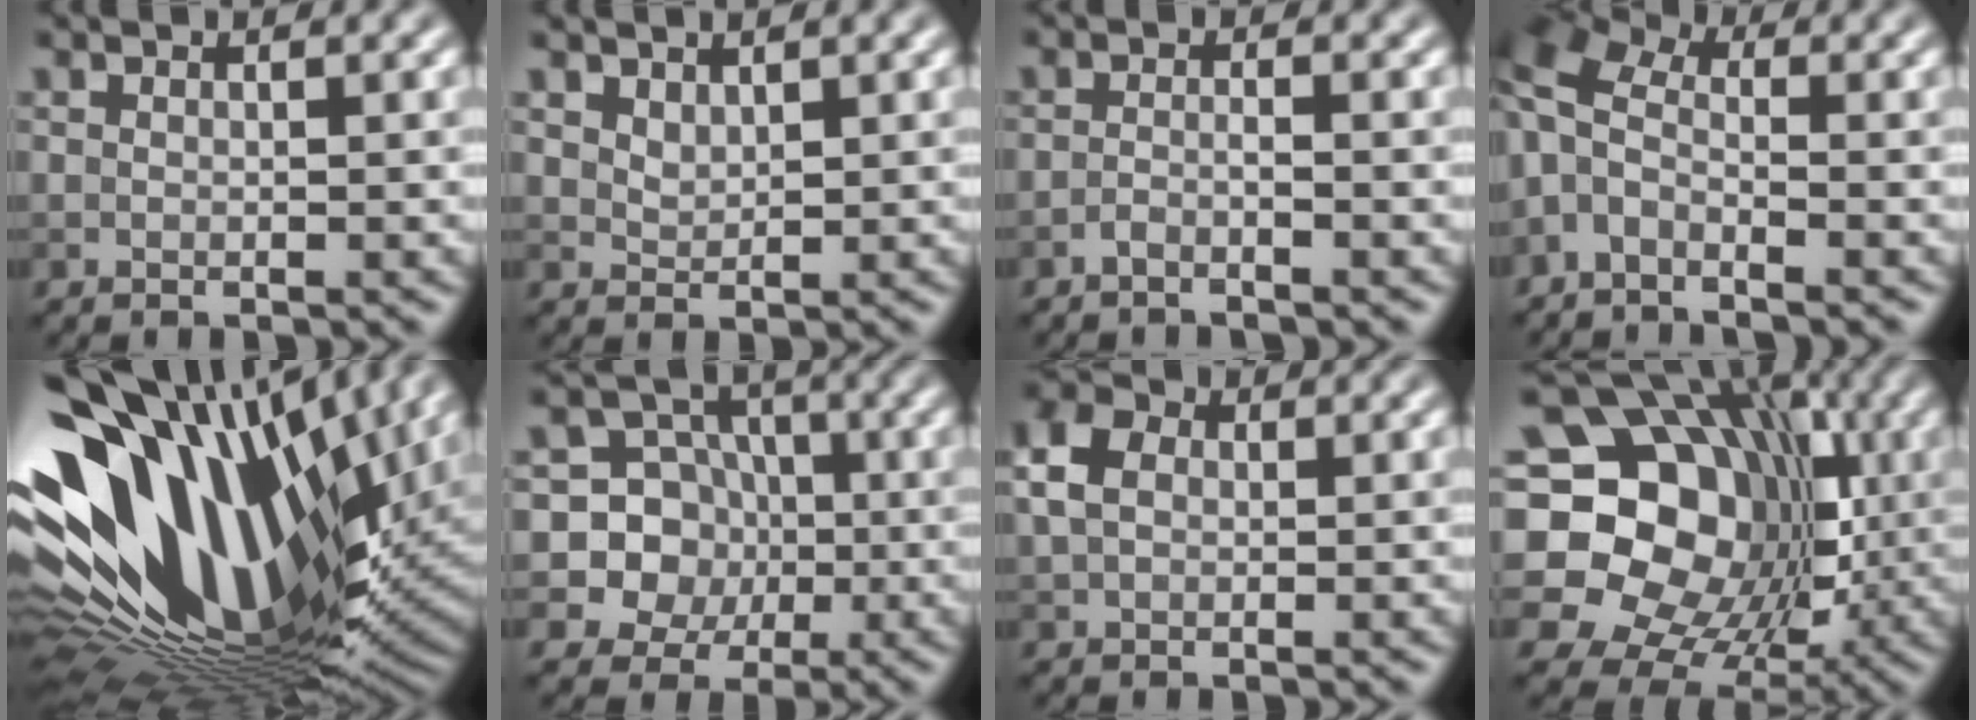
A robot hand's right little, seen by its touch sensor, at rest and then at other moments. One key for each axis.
{"total": 1.7, "fx": 1.2, "fy": 0.9, "fz": 0.7, "tx": -0.021, "ty": -0.007, "tz": 0.038}
{"total": 1.4, "fx": -1.3, "fy": -0.2, "fz": 0.5, "tx": -0.009, "ty": 0.003, "tz": -0.024}
{"total": 4.7, "fx": -1.5, "fy": 2.6, "fz": 3.6, "tx": -0.069, "ty": 0.013, "tz": -0.037}
{"total": 18.6, "fx": 4.3, "fy": 10.7, "fz": 14.6, "tx": -0.258, "ty": 0.005, "tz": 0.076}
{"total": 6.8, "fx": -0.6, "fy": 6.4, "fz": 2.1, "tx": -0.029, "ty": 0.023, "tz": -0.040}
{"total": 4.1, "fx": 0.4, "fy": 3.1, "fz": 2.6, "tx": -0.074, "ty": 0.015, "tz": 0.003}
{"total": 19.0, "fx": 0.8, "fy": 16.4, "fz": 9.6, "tx": -0.164, "ty": 0.021, "tz": -0.004}